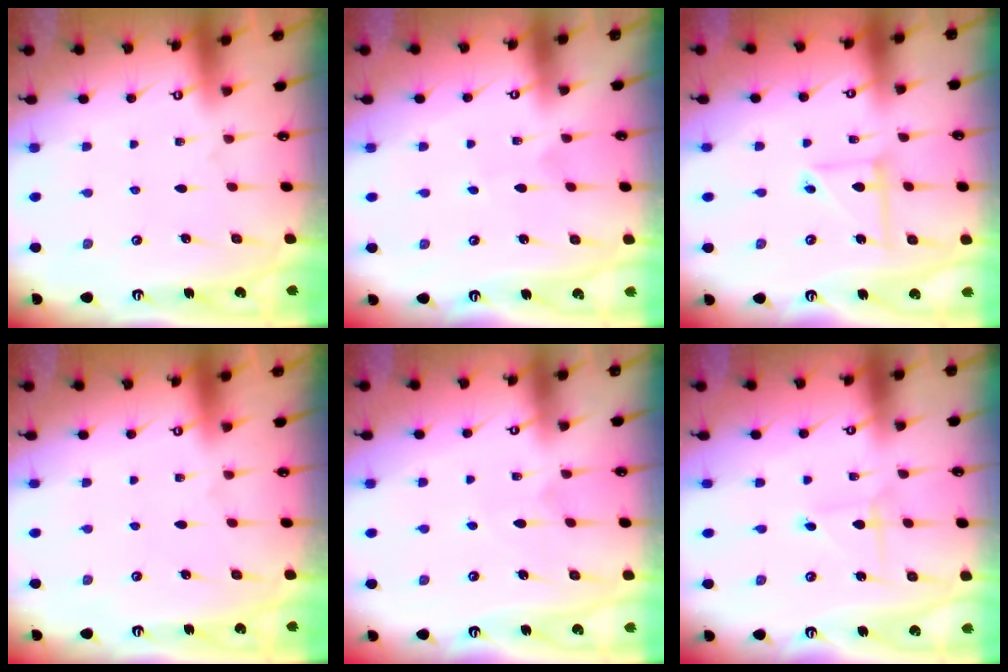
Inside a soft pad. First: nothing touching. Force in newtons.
{"total": 2.5, "press": 2.5, "slide": 0.3}
{"total": 6.3, "press": 6.3, "slide": 0.4}
{"total": 0.0}
{"total": 4.9, "press": 4.9, "slide": 0.6}
{"total": 1.7, "press": 1.7, "slide": 0.2}